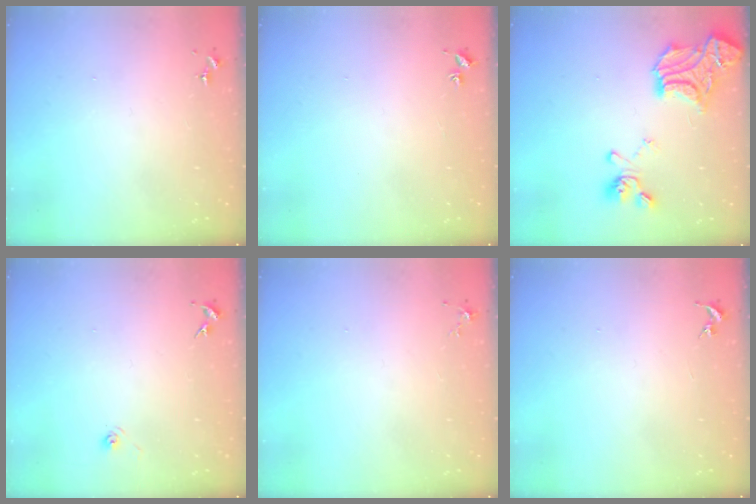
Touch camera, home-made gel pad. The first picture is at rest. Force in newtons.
{"total": 1.9, "press": 1.9, "slide": 0.2}
{"total": 22.1, "press": 22.0, "slide": 2.1}
{"total": 3.2, "press": 2.7, "slide": 1.8}
{"total": 4.5, "press": 4.4, "slide": 0.6}
{"total": 0.0}